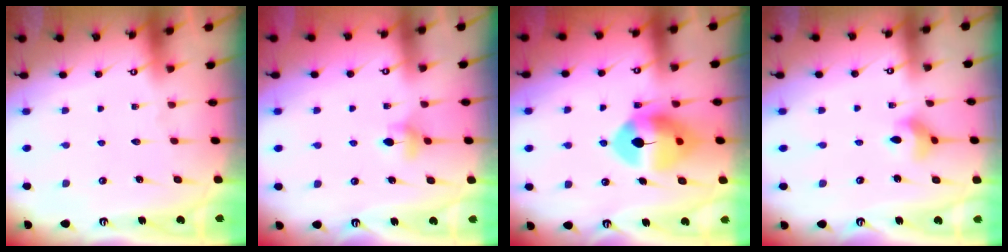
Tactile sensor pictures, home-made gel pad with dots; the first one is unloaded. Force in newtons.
{"total": 5.0, "press": 4.9, "slide": 0.9}
{"total": 12.2, "press": 12.0, "slide": 1.8}
{"total": 5.9, "press": 5.7, "slide": 1.5}